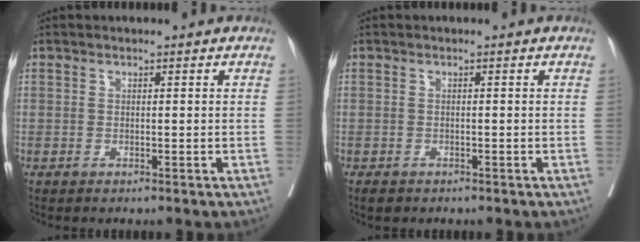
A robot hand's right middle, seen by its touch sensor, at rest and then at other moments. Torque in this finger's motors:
{"motor_torque": [0.60, -0.31, 0.02, 0.00]}